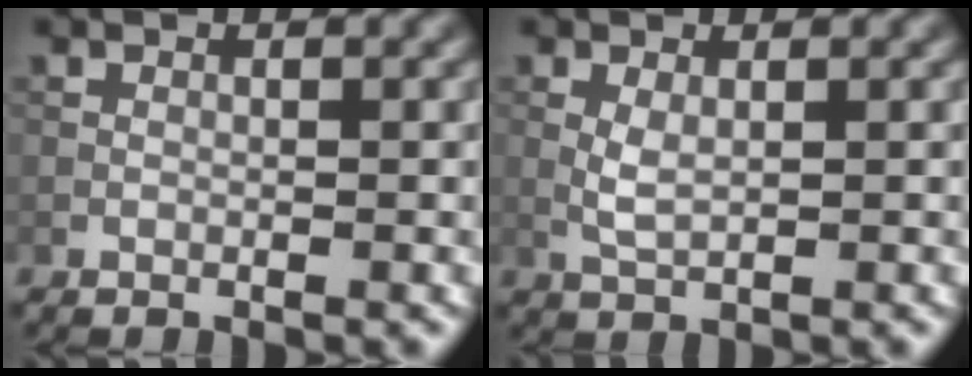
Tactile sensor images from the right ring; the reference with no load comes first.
{"total": 1.7, "force": [0.1, 0.7, 1.6], "torque": [-0.038, 0.002, 0.004]}